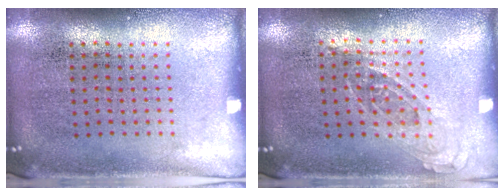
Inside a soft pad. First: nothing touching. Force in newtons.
{"total": 0.7, "press": 0.7, "slide": 0.3}